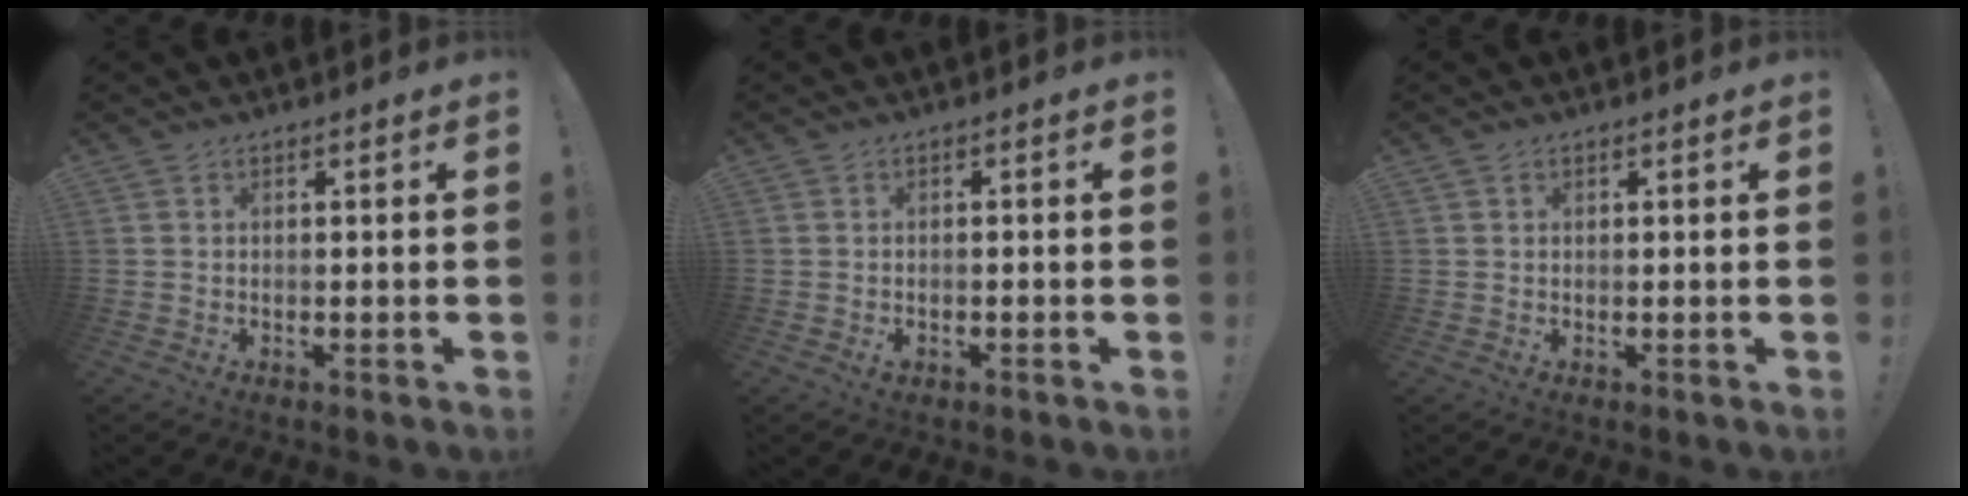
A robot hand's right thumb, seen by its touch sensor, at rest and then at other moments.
{"total": 1.1, "force": [-0.7, 0.5, 0.6], "torque": [-0.014, 0.004, -0.012]}
{"total": 0.7, "force": [0.5, 0.5, 0.0], "torque": [0.001, 0.000, 0.009]}